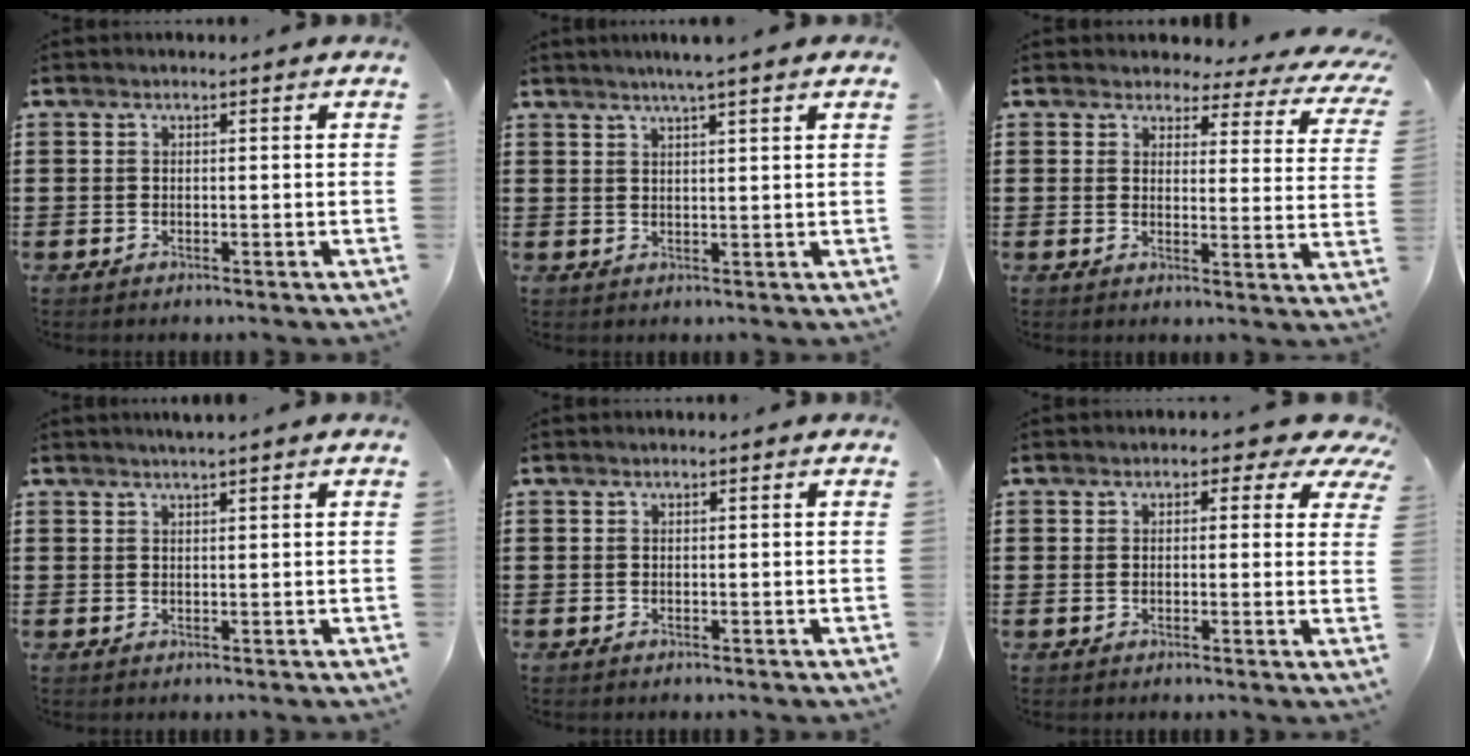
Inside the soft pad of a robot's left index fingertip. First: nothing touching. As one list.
[{"total": 3.3, "force": [2.7, -0.5, 1.9], "torque": [-0.042, -0.002, 0.047]}, {"total": 3.3, "force": [2.9, 1.0, 1.1], "torque": [-0.032, -0.022, 0.044]}, {"total": 1.4, "force": [1.2, -0.2, 0.6], "torque": [-0.012, 0.000, 0.024]}, {"total": 0.0}, {"total": 3.4, "force": [1.8, 1.8, 2.2], "torque": [-0.030, -0.005, 0.023]}]